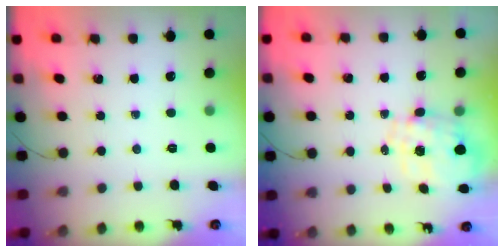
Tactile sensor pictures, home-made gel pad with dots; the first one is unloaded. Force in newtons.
{"total": 2.1, "press": 1.8, "slide": 1.1}